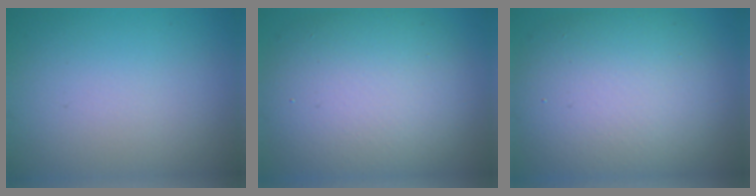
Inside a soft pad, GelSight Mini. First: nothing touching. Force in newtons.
{"total": 11.0, "press": 11.0, "slide": 0.8}
{"total": 11.0, "press": 11.0, "slide": 0.8}